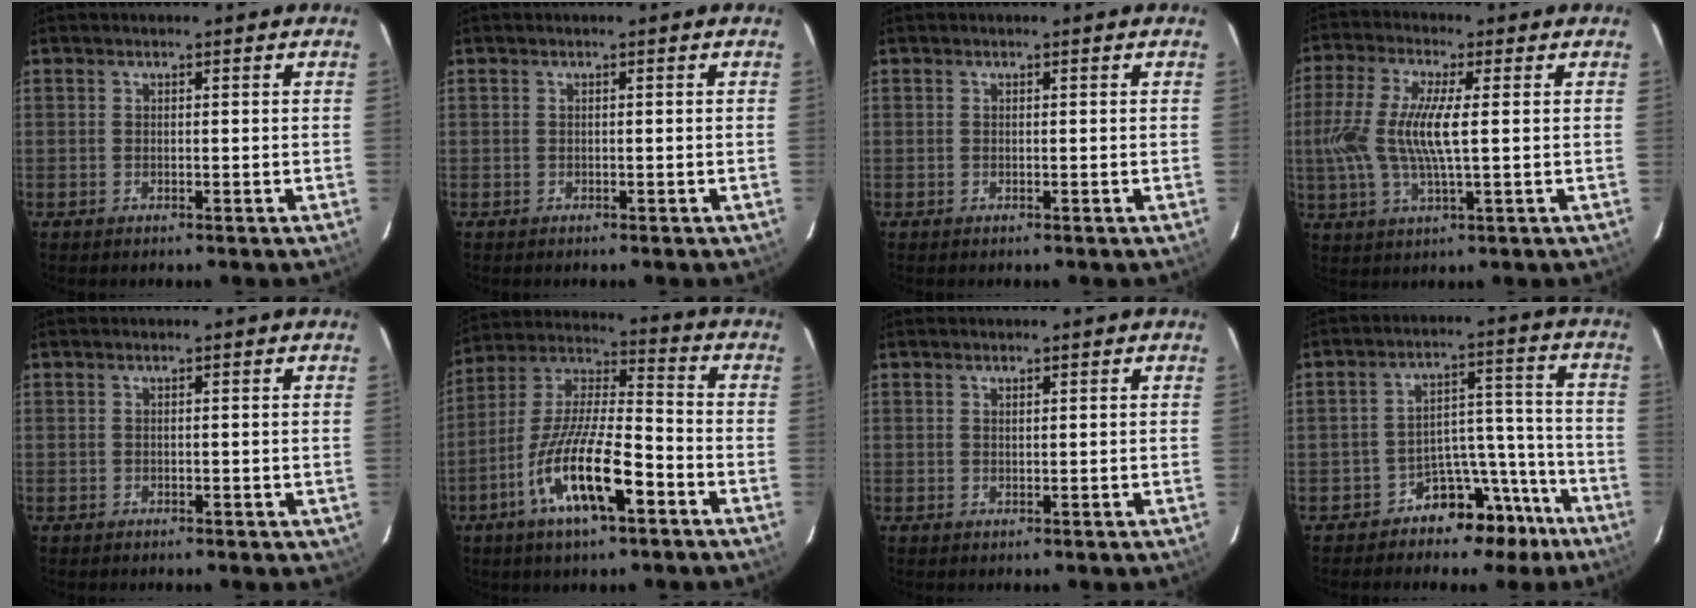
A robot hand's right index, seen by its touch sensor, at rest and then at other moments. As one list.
[{"total": 0.6, "force": [-0.5, 0.2, 0.2], "torque": [-0.003, 0.001, -0.004]}, {"total": 0.0}, {"total": 11.4, "force": [0.2, 2.2, 11.2], "torque": [-0.227, -0.002, 0.004]}, {"total": 0.7, "force": [-0.3, 0.6, 0.2], "torque": [0.003, -0.002, -0.001]}, {"total": 16.6, "force": [-7.8, 4.3, 14.0], "torque": [-0.280, -0.013, -0.147]}, {"total": 0.6, "force": [0.5, 0.2, 0.2], "torque": [-0.005, 0.001, 0.009]}, {"total": 10.4, "force": [-8.1, 6.1, 2.2], "torque": [-0.018, 0.063, -0.110]}]